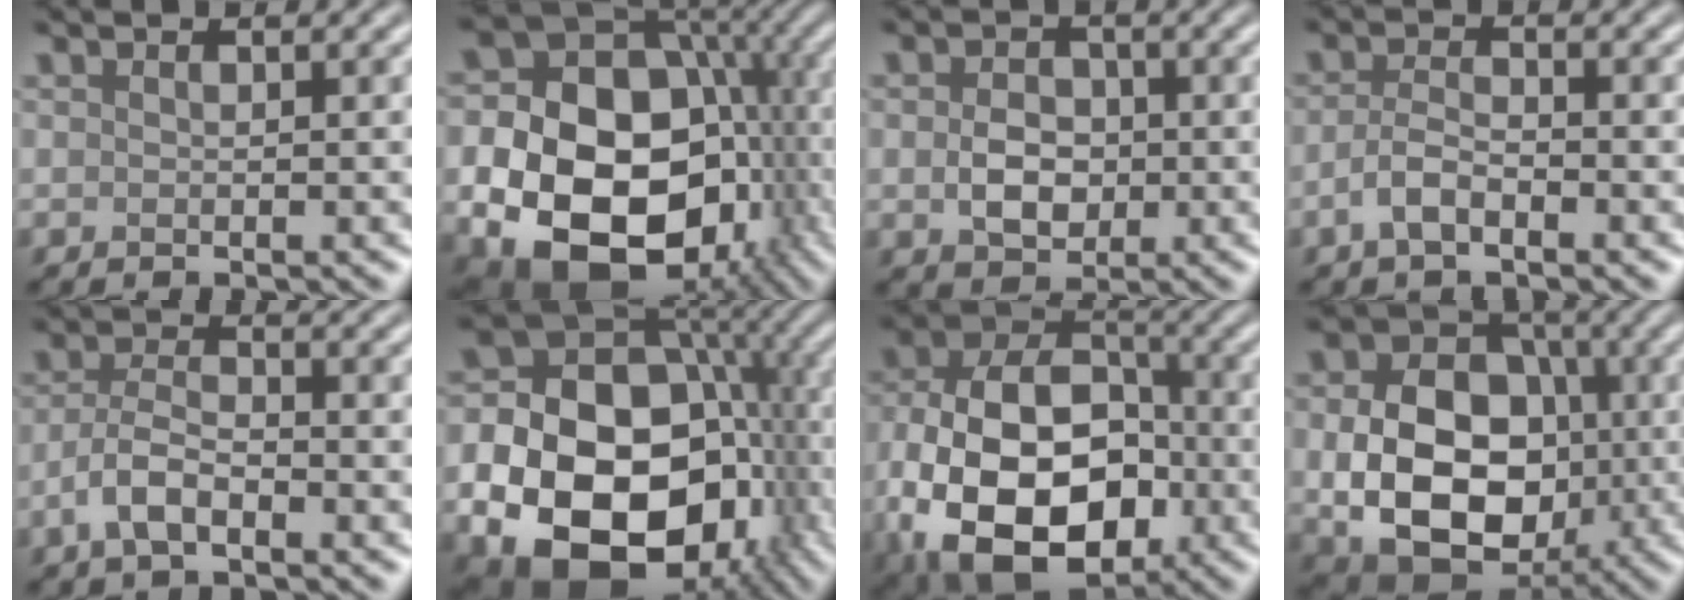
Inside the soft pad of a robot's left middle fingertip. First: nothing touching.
{"total": 19.3, "force": [-4.2, 15.1, 11.3], "torque": [-0.170, -0.042, -0.066]}
{"total": 3.5, "force": [-0.4, 2.6, 2.2], "torque": [-0.042, -0.001, -0.010]}
{"total": 2.5, "force": [-1.2, 1.0, 1.9], "torque": [-0.039, 0.006, -0.031]}
{"total": 3.2, "force": [-1.6, 1.3, 2.5], "torque": [-0.050, 0.006, -0.038]}
{"total": 20.5, "force": [-5.1, 15.7, 12.2], "torque": [-0.198, -0.036, -0.079]}
{"total": 15.3, "force": [-4.8, 9.9, 10.6], "torque": [-0.195, -0.018, -0.090]}
{"total": 11.3, "force": [-1.6, 8.4, 7.4], "torque": [-0.132, -0.011, -0.027]}